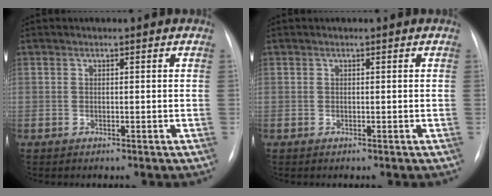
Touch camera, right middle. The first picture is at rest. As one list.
[{"total": 0.0}]